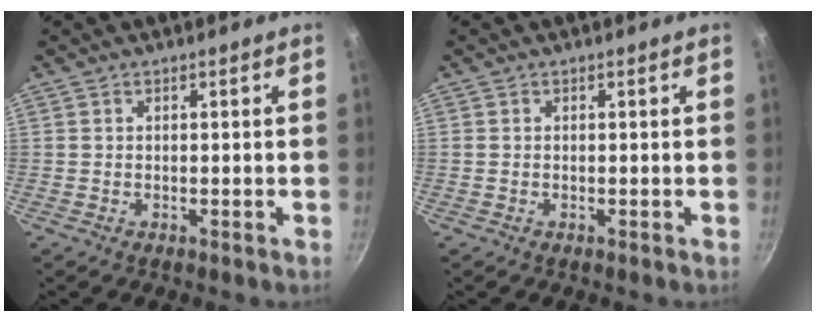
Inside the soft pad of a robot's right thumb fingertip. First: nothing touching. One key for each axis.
{"total": 0.0}